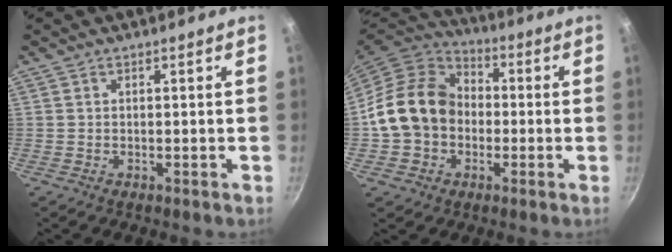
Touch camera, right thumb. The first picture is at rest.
{"total": 16.0, "force": [-0.9, 13.2, 9.1], "torque": [-0.133, 0.035, -0.024]}